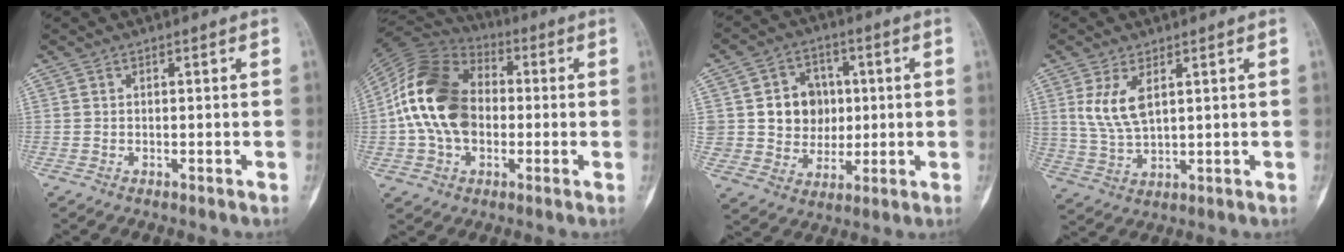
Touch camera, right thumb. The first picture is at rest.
{"total": 18.2, "force": [-0.5, 13.0, 12.7], "torque": [-0.222, 0.026, -0.017]}
{"total": 11.6, "force": [1.6, 10.3, 5.0], "torque": [-0.025, 0.003, 0.036]}
{"total": 7.2, "force": [2.6, 3.4, 5.8], "torque": [-0.117, -0.011, 0.066]}